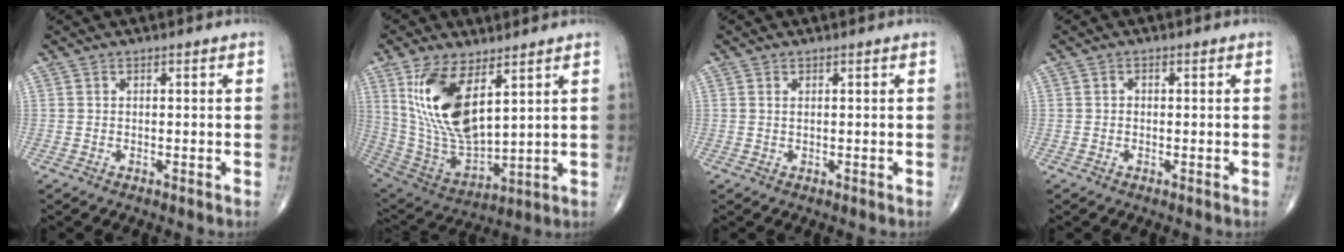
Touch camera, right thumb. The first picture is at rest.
{"total": 17.1, "force": [6.8, 7.6, 13.7], "torque": [-0.257, -0.029, 0.151]}
{"total": 0.6, "force": [0.3, 0.2, 0.4], "torque": [-0.010, 0.002, 0.006]}
{"total": 0.7, "force": [0.0, 0.6, 0.4], "torque": [-0.004, 0.002, -0.003]}